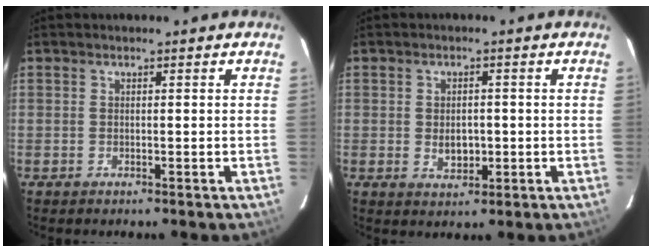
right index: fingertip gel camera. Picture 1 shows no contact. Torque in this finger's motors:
{"motor_torque": [0.09, 0.00, 0.05, 0.01]}